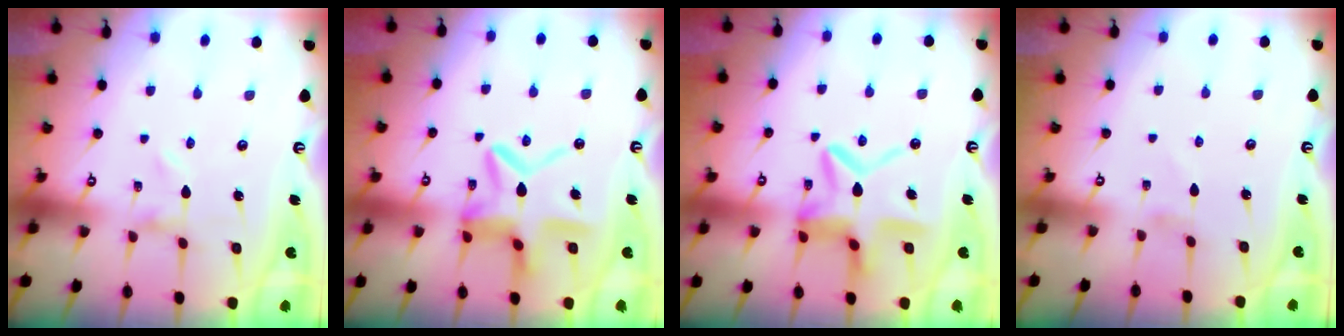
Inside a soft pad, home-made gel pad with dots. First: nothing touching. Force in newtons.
{"total": 14.3, "press": 14.2, "slide": 1.4}
{"total": 14.3, "press": 14.2, "slide": 1.4}
{"total": 0.0}